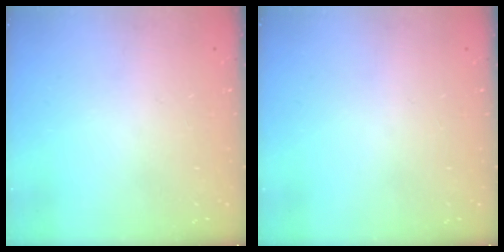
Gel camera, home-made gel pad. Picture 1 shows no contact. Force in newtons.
{"total": 0.0}